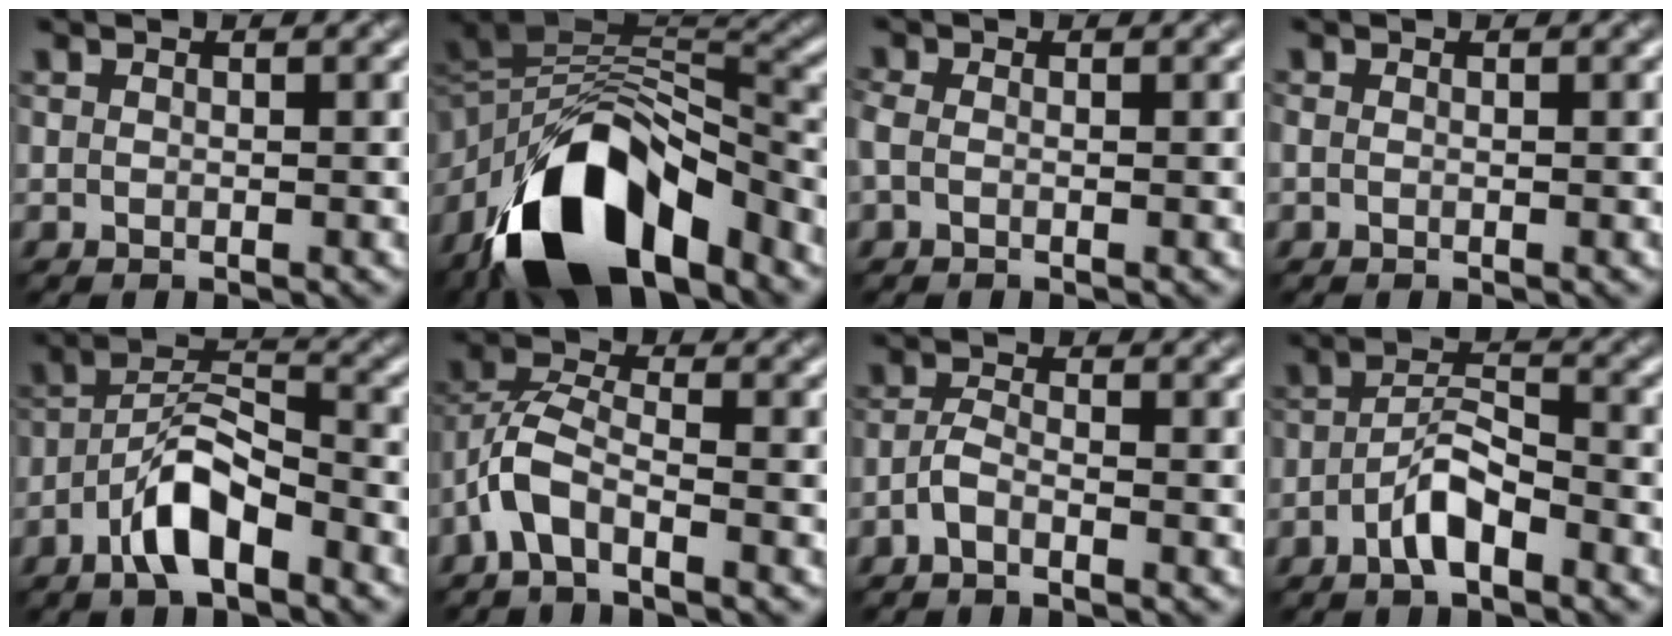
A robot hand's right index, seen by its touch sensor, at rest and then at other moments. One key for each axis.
{"total": 13.6, "fx": -8.0, "fy": 6.1, "fz": 9.1, "tx": -0.158, "ty": 0.001, "tz": -0.143}
{"total": 0.8, "fx": -0.3, "fy": 0.5, "fz": 0.5, "tx": -0.018, "ty": -0.001, "tz": -0.010}
{"total": 0.0}
{"total": 5.4, "fx": -3.3, "fy": 2.1, "fz": 3.8, "tx": -0.062, "ty": 0.016, "tz": -0.066}
{"total": 4.1, "fx": -2.2, "fy": 1.8, "fz": 2.9, "tx": -0.063, "ty": 0.012, "tz": -0.052}
{"total": 1.6, "fx": -1.2, "fy": 0.4, "fz": 1.0, "tx": -0.024, "ty": 0.004, "tz": -0.031}
{"total": 3.4, "fx": -2.1, "fy": 1.2, "fz": 2.4, "tx": -0.044, "ty": 0.013, "tz": -0.045}